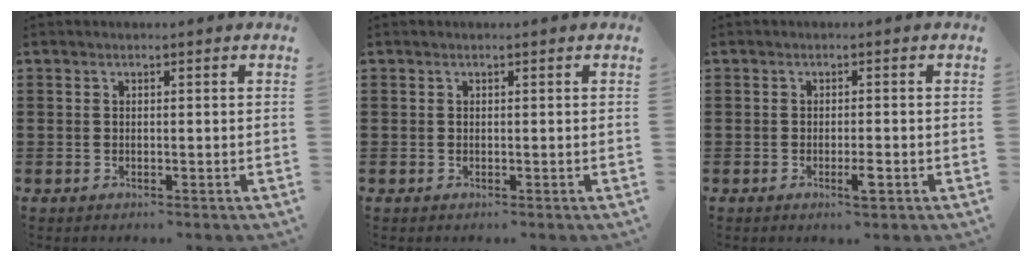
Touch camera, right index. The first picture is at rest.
{"total": 0.0}
{"total": 2.4, "force": [-1.1, 0.3, 2.1], "torque": [-0.035, -0.002, -0.019]}